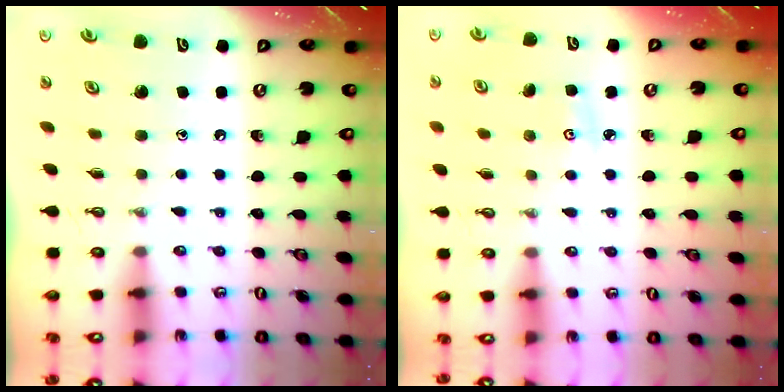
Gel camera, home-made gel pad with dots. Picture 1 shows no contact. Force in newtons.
{"total": 2.8, "press": 2.7, "slide": 0.4}